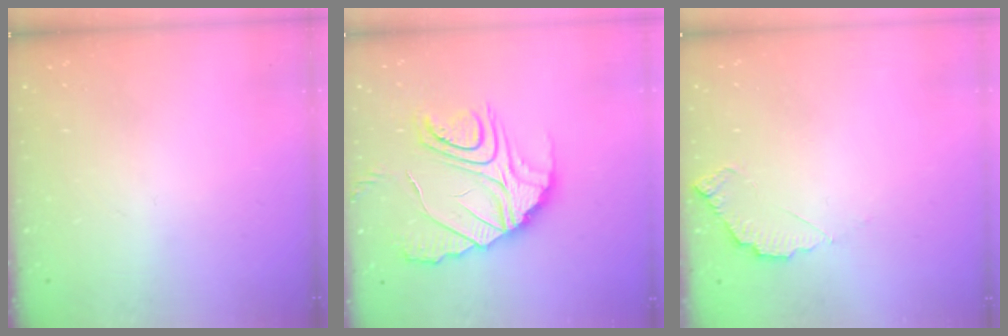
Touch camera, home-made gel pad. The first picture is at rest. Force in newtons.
{"total": 19.1, "press": 19.0, "slide": 2.0}
{"total": 3.4, "press": 3.4, "slide": 0.1}